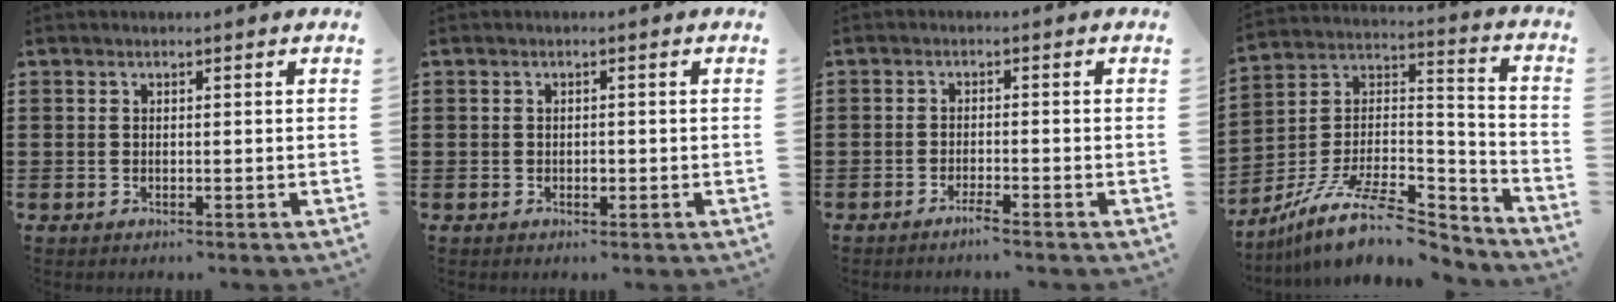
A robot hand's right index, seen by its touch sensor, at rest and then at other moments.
{"total": 1.0, "force": [-0.3, 0.6, 0.7], "torque": [-0.016, 0.001, -0.005]}
{"total": 1.9, "force": [-1.6, -0.1, 1.0], "torque": [-0.017, -0.004, -0.029]}
{"total": 12.8, "force": [-9.4, 4.3, 7.6], "torque": [-0.139, 0.024, -0.173]}